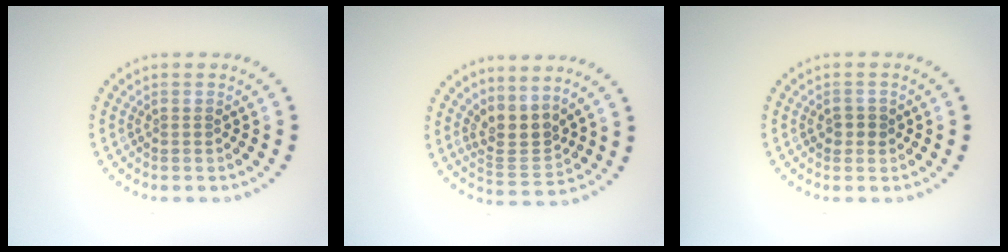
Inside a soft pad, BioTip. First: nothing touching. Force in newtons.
{"total": 3.0, "press": 2.3, "slide": 1.9}
{"total": 1.3, "press": 1.2, "slide": 0.5}